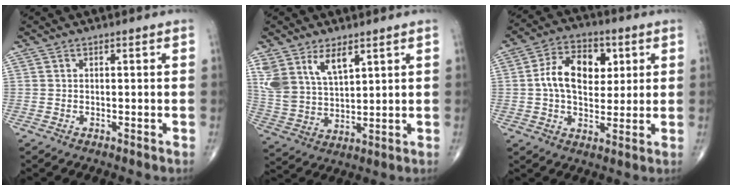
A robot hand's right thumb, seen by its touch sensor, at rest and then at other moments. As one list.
[{"total": 9.6, "force": [5.5, 4.8, 6.3], "torque": [-0.113, -0.021, 0.120]}, {"total": 12.3, "force": [2.2, 8.1, 9.1], "torque": [-0.126, 0.007, 0.031]}]